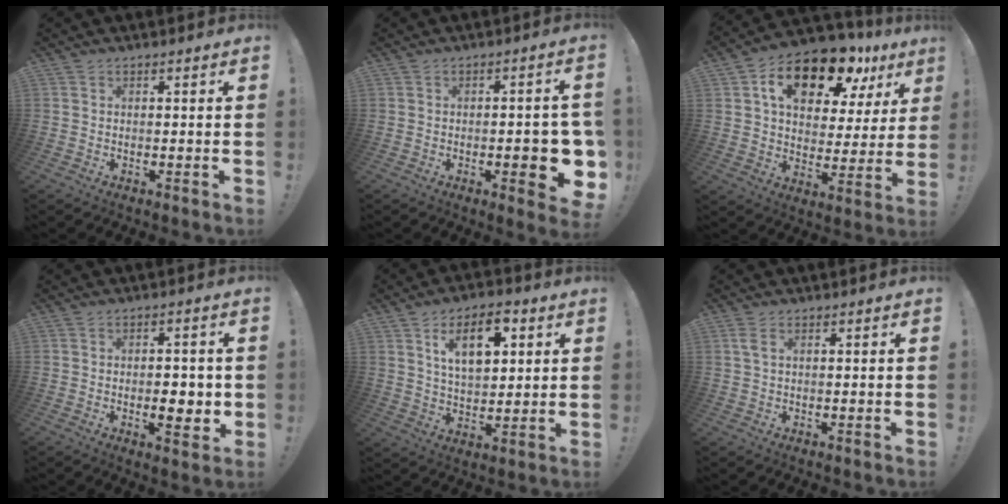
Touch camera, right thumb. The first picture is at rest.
{"total": 8.7, "force": [-2.3, 2.3, 8.1], "torque": [-0.099, 0.000, -0.033]}
{"total": 17.4, "force": [10.1, 8.8, 11.1], "torque": [-0.177, -0.054, 0.172]}
{"total": 6.3, "force": [-1.0, 3.0, 5.4], "torque": [-0.059, 0.000, -0.017]}
{"total": 12.4, "force": [5.3, 6.6, 9.0], "torque": [-0.142, -0.002, 0.093]}
{"total": 2.3, "force": [0.9, 0.7, 2.0], "torque": [-0.034, 0.000, 0.013]}